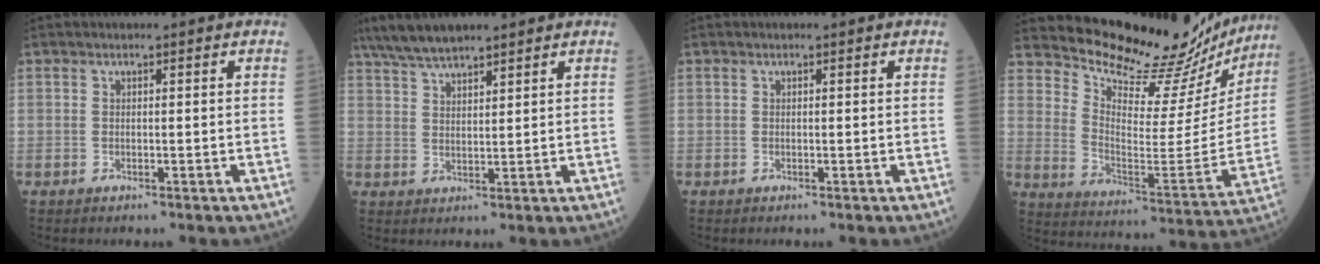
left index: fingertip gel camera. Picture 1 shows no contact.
{"total": 8.1, "force": [6.8, 1.3, 4.1], "torque": [-0.075, 0.028, 0.126]}
{"total": 0.0}
{"total": 23.3, "force": [22.1, 4.6, 5.5], "torque": [-0.084, -0.091, 0.290]}